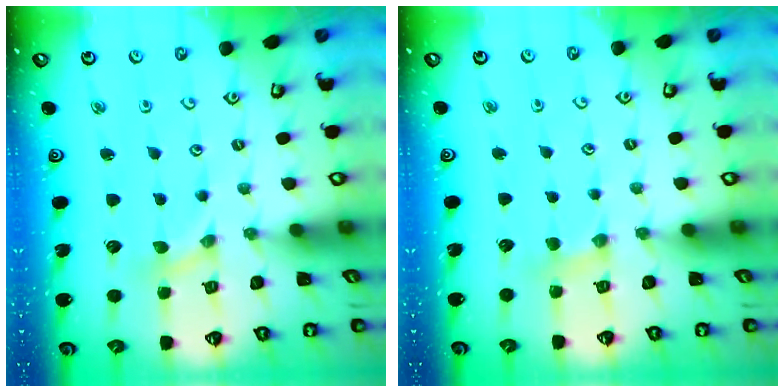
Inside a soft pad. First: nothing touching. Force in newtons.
{"total": 3.0, "press": 3.0, "slide": 0.4}